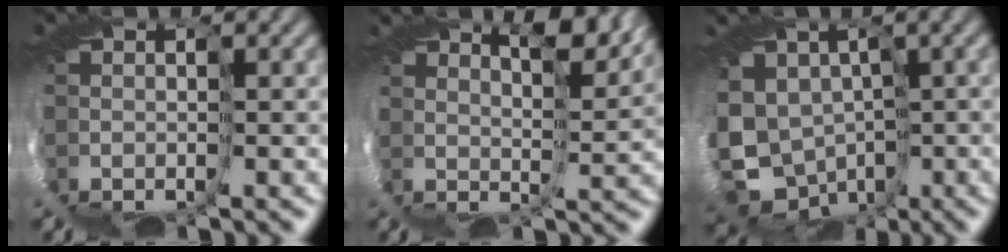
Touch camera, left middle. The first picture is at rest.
{"total": 6.0, "force": [5.5, -2.4, 0.2], "torque": [-0.003, 0.003, 0.092]}
{"total": 4.0, "force": [-0.6, 3.9, 0.4], "torque": [-0.050, -0.023, -0.014]}